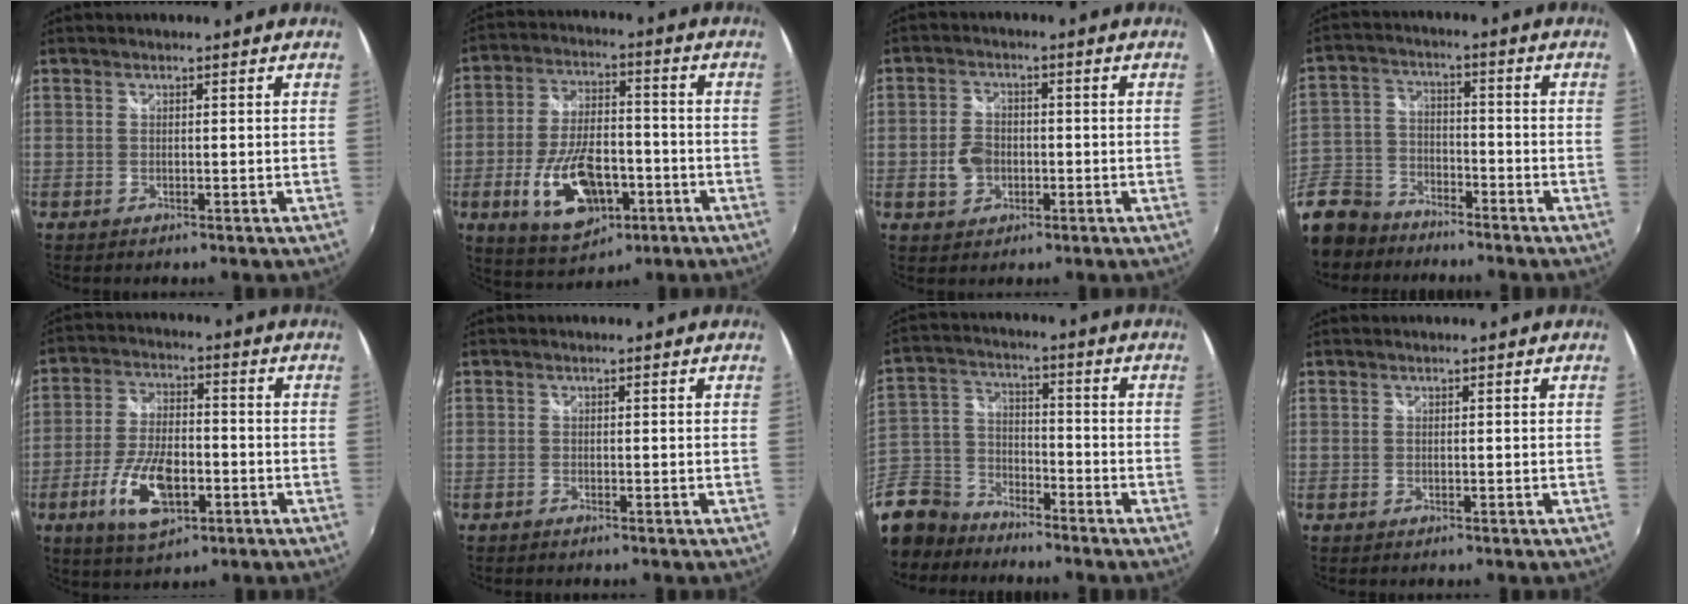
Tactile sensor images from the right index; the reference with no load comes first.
{"total": 14.5, "force": [-5.3, 7.6, 11.2], "torque": [-0.230, -0.002, -0.076]}
{"total": 5.1, "force": [-1.3, 4.0, 2.8], "torque": [-0.061, 0.009, -0.021]}
{"total": 14.3, "force": [-10.7, 8.1, 5.1], "torque": [-0.149, 0.000, -0.198]}
{"total": 12.8, "force": [-5.1, 5.9, 10.1], "torque": [-0.208, -0.006, -0.086]}
{"total": 0.6, "force": [-0.5, 0.1, 0.2], "torque": [-0.004, -0.003, -0.012]}
{"total": 15.9, "force": [-11.6, 9.5, 5.4], "torque": [-0.165, 0.009, -0.215]}
{"total": 0.0}